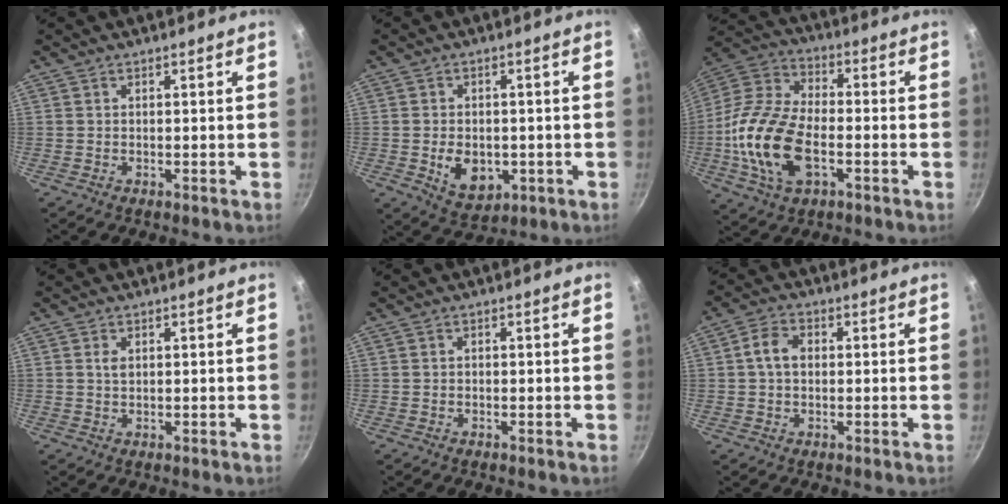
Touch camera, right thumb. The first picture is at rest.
{"total": 8.3, "force": [-1.6, 5.9, 5.5], "torque": [-0.064, -0.002, -0.012]}
{"total": 19.0, "force": [-4.2, 10.6, 15.2], "torque": [-0.297, 0.029, -0.091]}
{"total": 1.4, "force": [0.4, 0.9, 1.0], "torque": [-0.016, -0.001, 0.007]}
{"total": 0.0}
{"total": 4.8, "force": [0.3, 3.5, 3.2], "torque": [-0.052, 0.013, -0.002]}